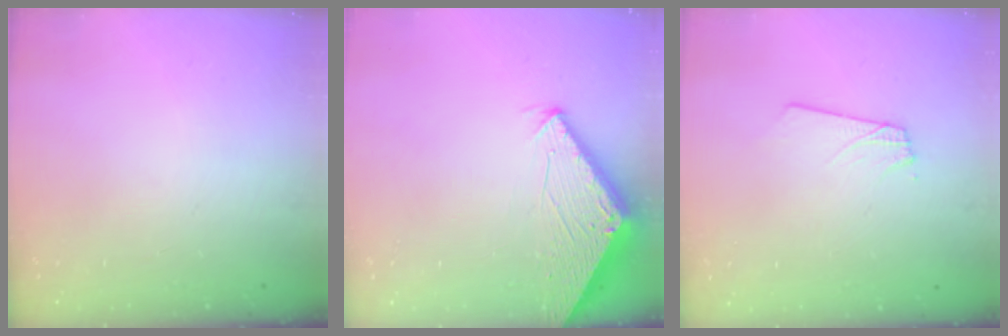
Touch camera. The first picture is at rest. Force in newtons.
{"total": 2.8, "press": 2.8, "slide": 0.2}
{"total": 2.0, "press": 2.0, "slide": 0.1}